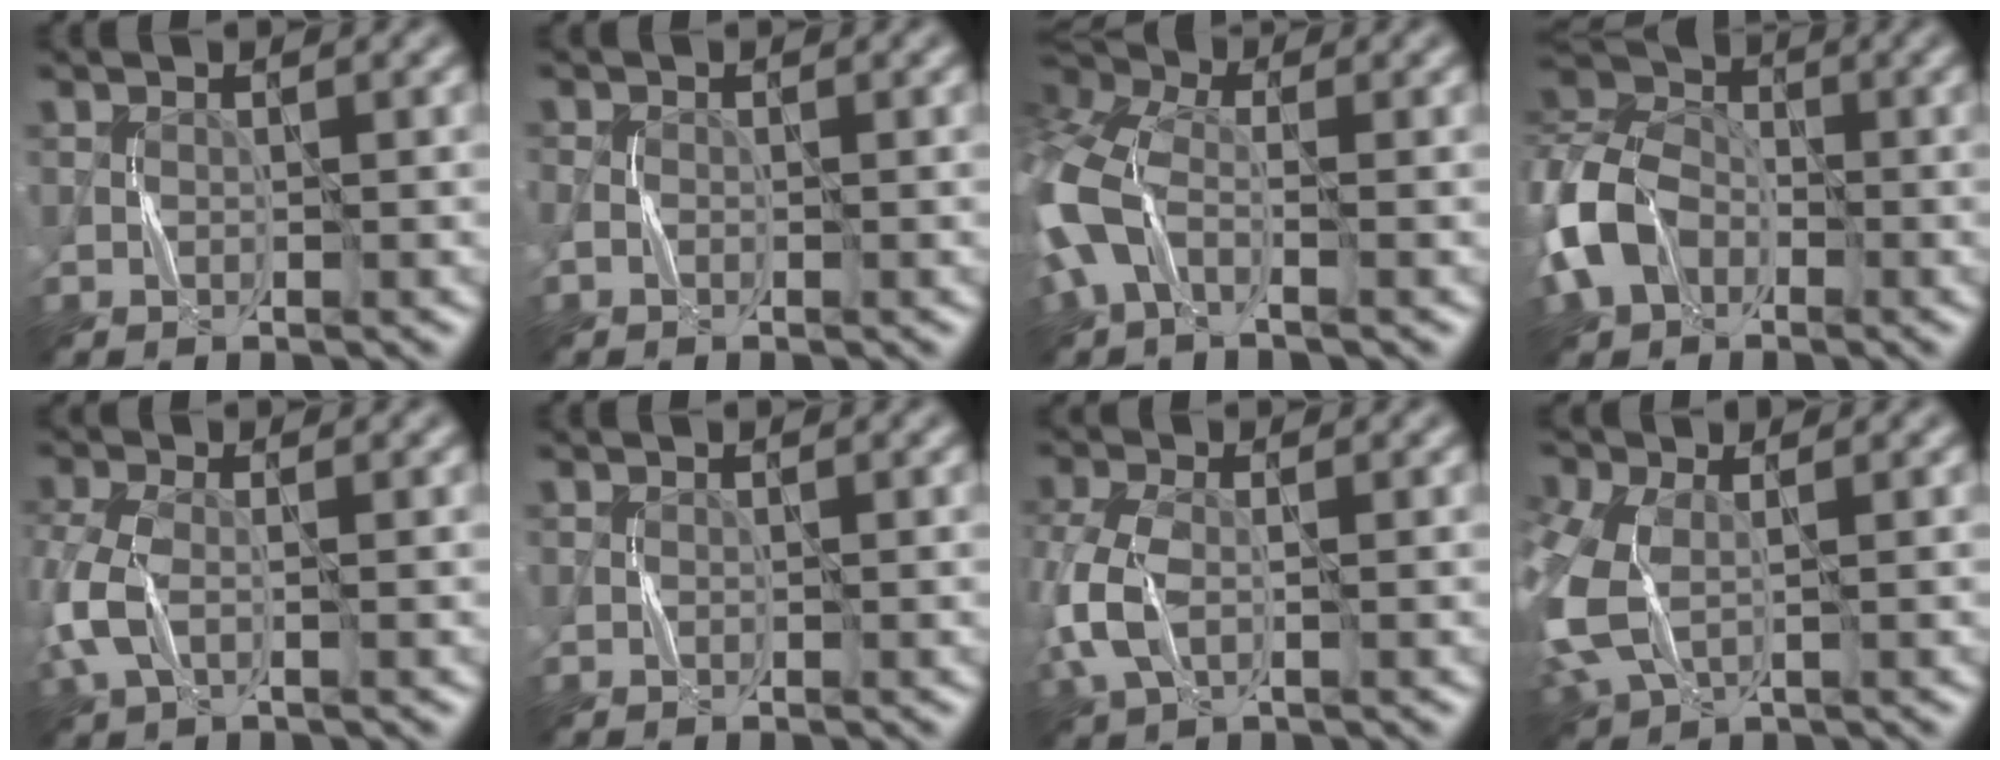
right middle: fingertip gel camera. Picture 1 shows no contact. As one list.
[{"total": 0.8, "force": [-0.3, 0.6, 0.3], "torque": [-0.006, 0.003, -0.008]}, {"total": 8.3, "force": [-2.0, 4.9, 6.4], "torque": [-0.182, 0.000, -0.058]}, {"total": 7.3, "force": [-2.7, 5.5, 3.9], "torque": [-0.092, 0.003, -0.072]}, {"total": 3.9, "force": [-0.7, 2.2, 3.1], "torque": [-0.088, 0.004, -0.023]}, {"total": 0.0}, {"total": 5.1, "force": [-0.8, 3.1, 4.0], "torque": [-0.113, 0.004, -0.022]}, {"total": 7.6, "force": [-0.5, 5.0, 5.7], "torque": [-0.177, -0.009, -0.012]}]